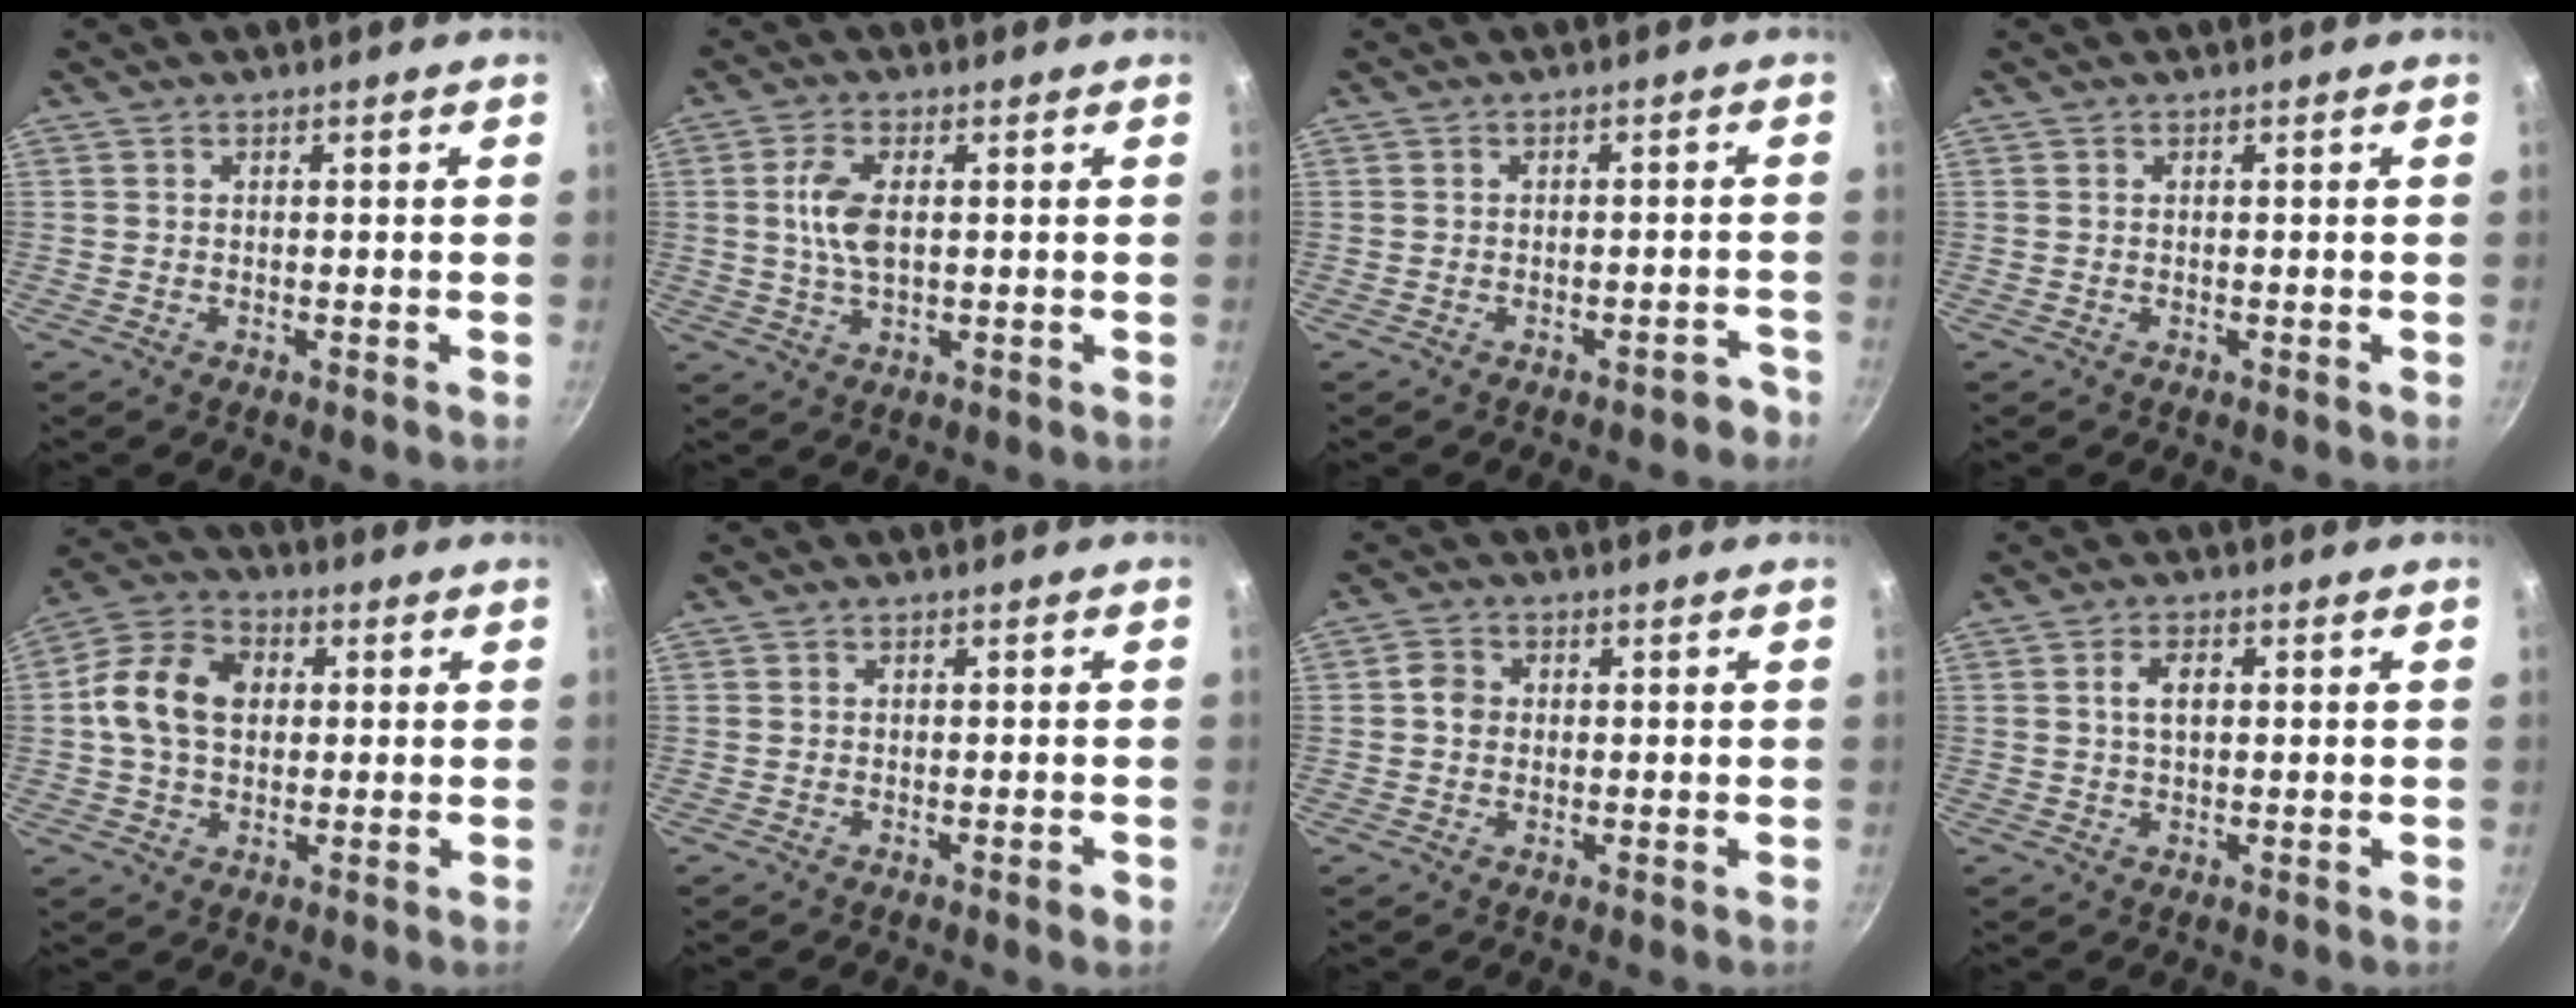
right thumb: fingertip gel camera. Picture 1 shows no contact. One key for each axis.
{"total": 6.4, "fx": 0.7, "fy": 3.1, "fz": 5.6, "tx": -0.121, "ty": 0.000, "tz": 0.013}
{"total": 2.4, "fx": -2.0, "fy": 1.1, "fz": 0.9, "tx": -0.005, "ty": 0.024, "tz": -0.024}
{"total": 0.0}
{"total": 12.4, "fx": 1.3, "fy": 8.9, "fz": 8.5, "tx": -0.147, "ty": 0.023, "tz": 0.015}
{"total": 1.4, "fx": -0.7, "fy": 0.3, "fz": 1.1, "tx": -0.017, "ty": -0.002, "tz": -0.012}
{"total": 3.3, "fx": 0.2, "fy": 2.8, "fz": 1.7, "tx": -0.020, "ty": 0.005, "tz": -0.003}
{"total": 3.6, "fx": 0.6, "fy": 2.0, "fz": 2.9, "tx": -0.051, "ty": 0.006, "tz": 0.012}